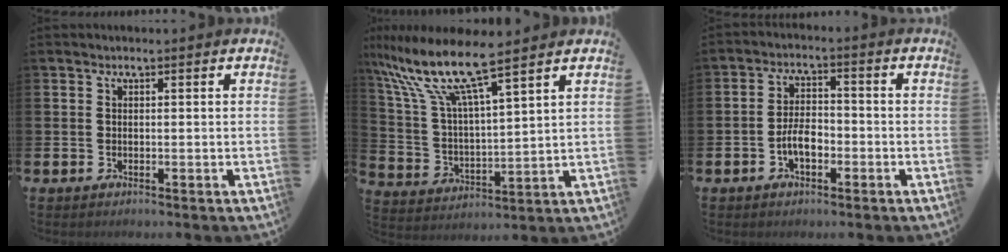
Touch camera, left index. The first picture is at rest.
{"total": 10.8, "force": [8.9, 1.2, 5.9], "torque": [-0.155, -0.048, 0.150]}
{"total": 4.1, "force": [-1.6, 2.1, 3.1], "torque": [-0.057, 0.004, -0.033]}